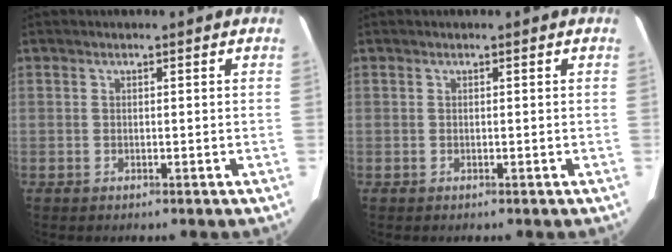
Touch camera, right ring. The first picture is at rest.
{"total": 0.0}